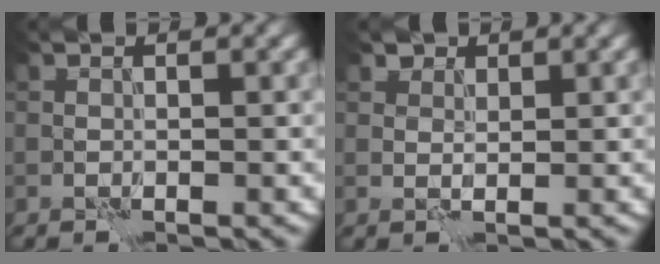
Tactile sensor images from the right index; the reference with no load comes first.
{"total": 2.0, "force": [1.7, 1.0, 0.3], "torque": [-0.004, -0.008, 0.033]}